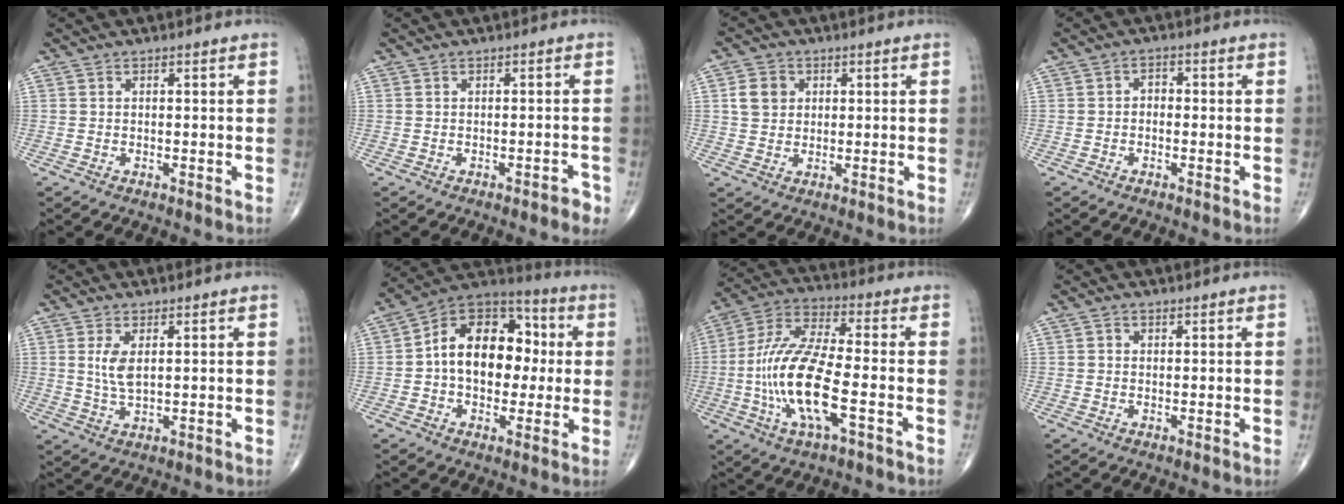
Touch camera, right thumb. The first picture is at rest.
{"total": 1.9, "force": [-1.2, 0.6, 1.3], "torque": [-0.017, 0.007, -0.015]}
{"total": 4.9, "force": [1.3, 4.1, 2.2], "torque": [-0.024, 0.000, 0.020]}
{"total": 2.0, "force": [-0.3, 1.6, 1.3], "torque": [-0.007, 0.011, -0.013]}
{"total": 4.5, "force": [1.2, 2.0, 3.9], "torque": [-0.079, -0.010, 0.032]}
{"total": 17.6, "force": [1.1, 11.9, 12.9], "torque": [-0.159, 0.037, 0.008]}
{"total": 16.8, "force": [-4.0, 5.1, 15.5], "torque": [-0.333, 0.023, -0.077]}
{"total": 0.8, "force": [0.3, 0.7, 0.2], "torque": [0.001, -0.001, 0.005]}